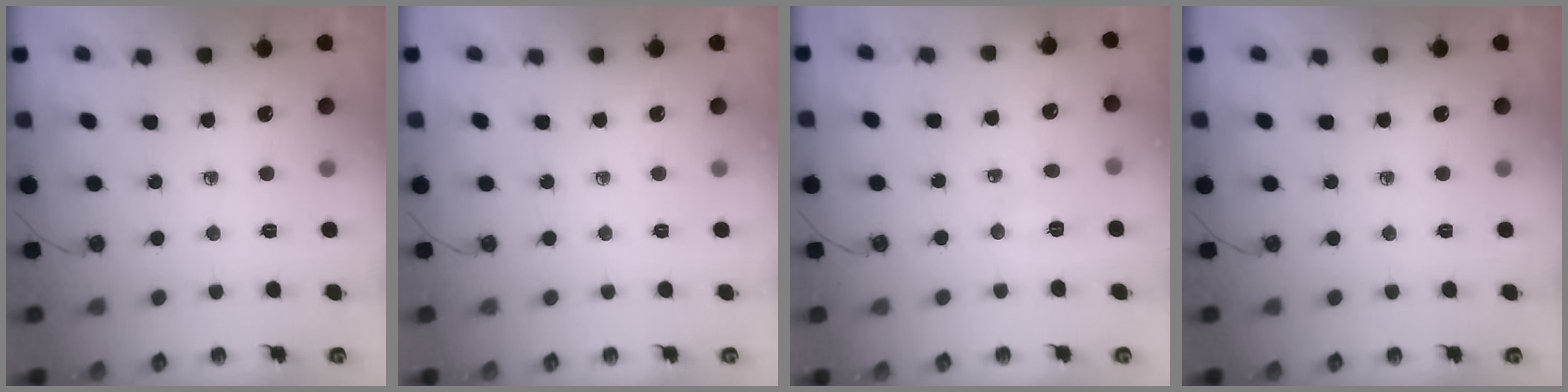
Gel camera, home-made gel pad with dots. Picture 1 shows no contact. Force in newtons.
{"total": 0.0}
{"total": 8.6, "press": 4.2, "slide": 7.6}
{"total": 0.0}